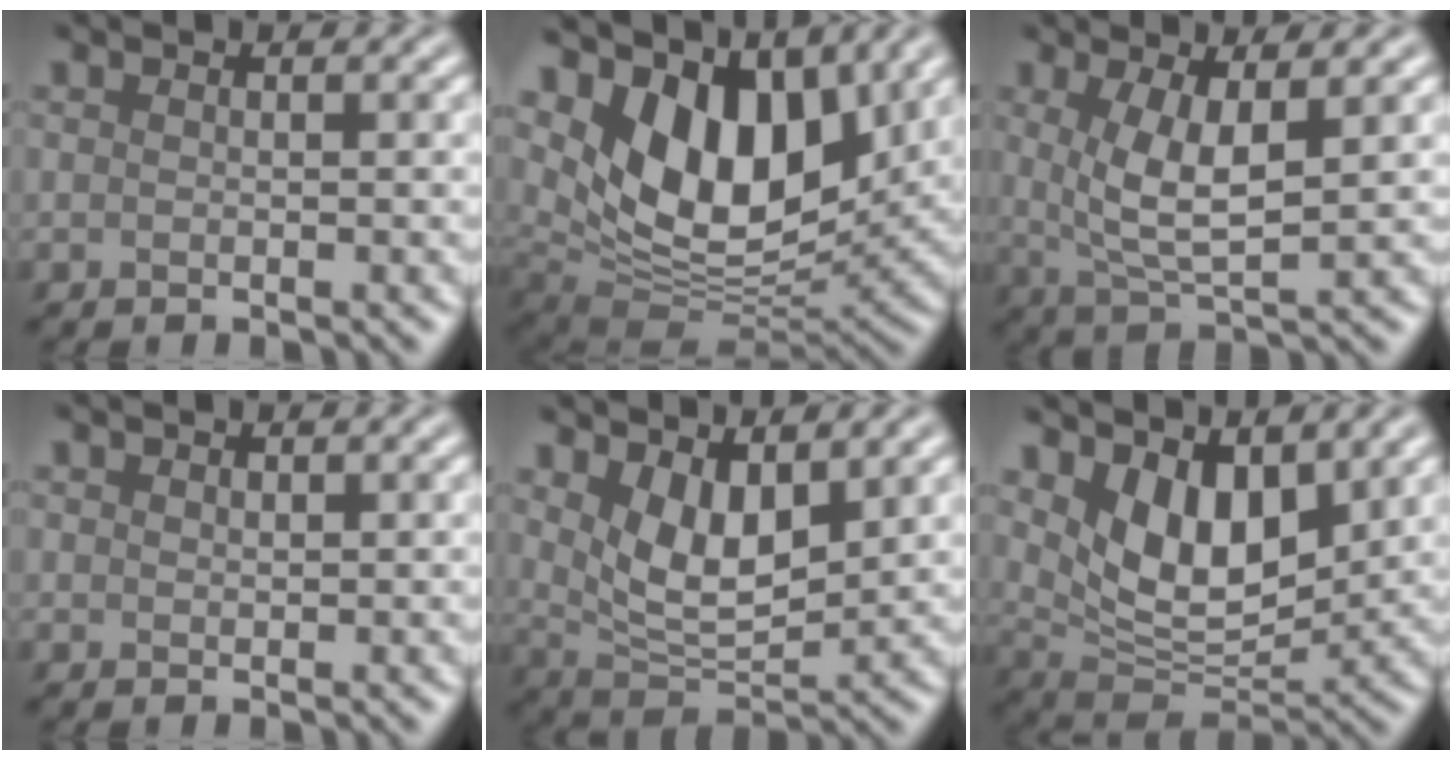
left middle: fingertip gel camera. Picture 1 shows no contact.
{"total": 10.4, "force": [4.1, 5.8, 7.5], "torque": [-0.146, 0.001, 0.087]}
{"total": 4.0, "force": [0.2, 1.0, 3.9], "torque": [-0.096, -0.005, 0.031]}
{"total": 1.1, "force": [-0.2, -0.6, -0.9], "torque": [0.003, 0.003, 0.018]}
{"total": 4.1, "force": [1.5, 1.8, 3.4], "torque": [-0.084, -0.011, 0.051]}
{"total": 5.7, "force": [2.2, 3.0, 4.3], "torque": [-0.092, -0.018, 0.058]}